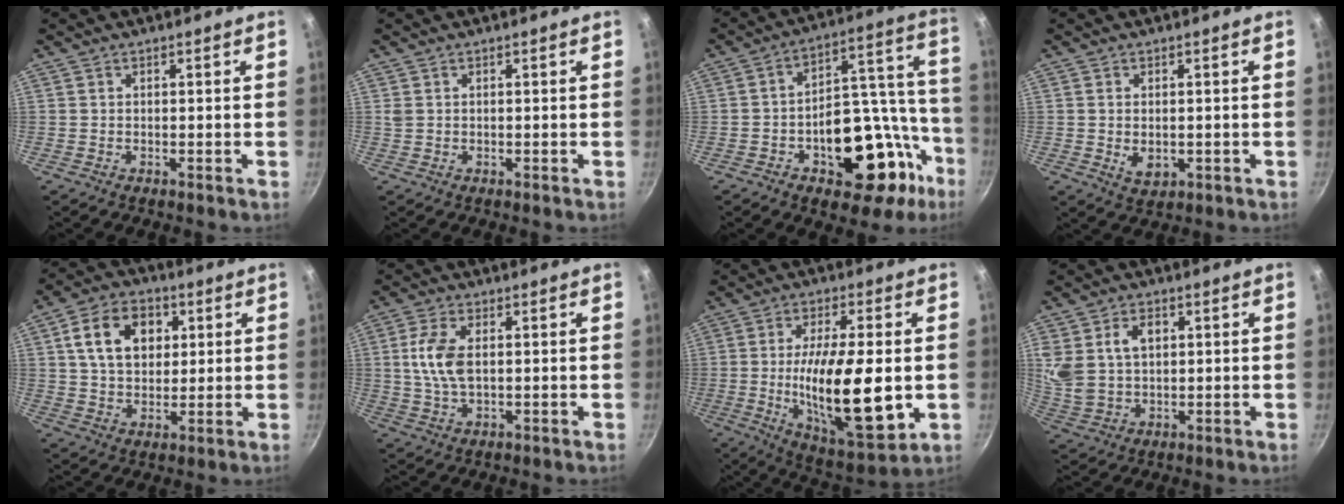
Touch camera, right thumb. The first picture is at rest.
{"total": 0.8, "force": [0.3, 0.6, 0.4], "torque": [-0.009, 0.003, 0.006]}
{"total": 25.3, "force": [-10.1, 15.1, 17.6], "torque": [-0.168, 0.083, -0.126]}
{"total": 3.7, "force": [-0.3, 2.6, 2.7], "torque": [-0.045, -0.009, 0.003]}
{"total": 12.9, "force": [3.7, 9.2, 8.2], "torque": [-0.115, 0.005, 0.055]}
{"total": 8.1, "force": [1.0, 4.4, 6.7], "torque": [-0.135, 0.005, 0.018]}
{"total": 20.4, "force": [-2.0, 6.9, 19.1], "torque": [-0.314, -0.009, -0.028]}
{"total": 10.4, "force": [2.9, 7.4, 6.7], "torque": [-0.118, -0.013, 0.061]}